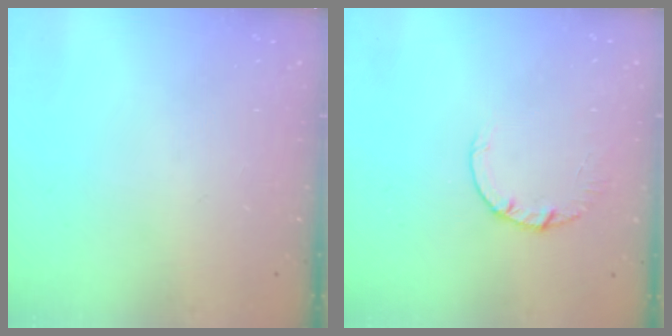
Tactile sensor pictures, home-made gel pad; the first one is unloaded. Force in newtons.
{"total": 2.7, "press": 2.7, "slide": 0.4}